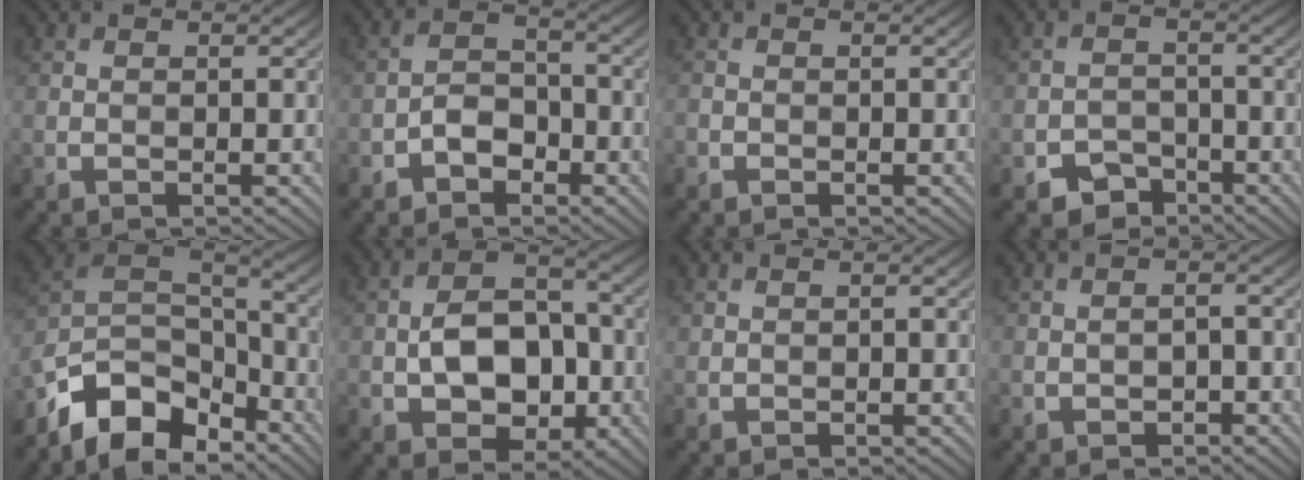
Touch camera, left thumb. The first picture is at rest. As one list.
[{"total": 4.2, "force": [-2.4, 2.6, 2.2], "torque": [-0.038, 0.009, -0.052]}, {"total": 0.9, "force": [-0.5, 0.7, 0.1], "torque": [-0.003, -0.004, -0.016]}, {"total": 3.7, "force": [-2.7, 2.2, 1.1], "torque": [-0.014, 0.000, -0.052]}, {"total": 10.8, "force": [-7.8, 5.3, 5.4], "torque": [-0.104, 0.002, -0.158]}, {"total": 9.4, "force": [-1.7, 6.2, 6.8], "torque": [-0.117, 0.004, -0.033]}, {"total": 0.0}, {"total": 1.7, "force": [-0.8, 0.9, 1.1], "torque": [-0.017, 0.004, -0.015]}]